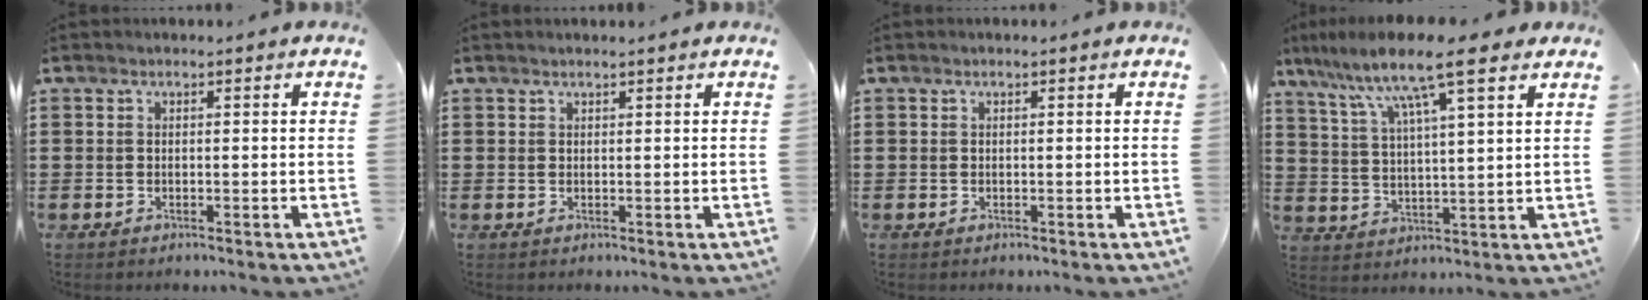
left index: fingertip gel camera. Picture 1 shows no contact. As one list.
[{"total": 0.6, "force": [0.5, 0.0, 0.3], "torque": [-0.006, -0.002, 0.011]}, {"total": 0.0}, {"total": 10.6, "force": [7.7, 1.5, 7.1], "torque": [-0.153, -0.026, 0.129]}]